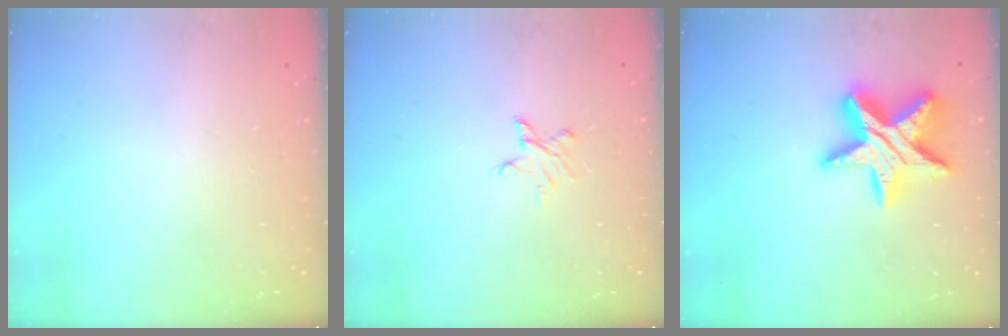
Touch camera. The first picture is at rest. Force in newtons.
{"total": 4.3, "press": 4.3, "slide": 0.3}
{"total": 17.0, "press": 16.9, "slide": 1.4}